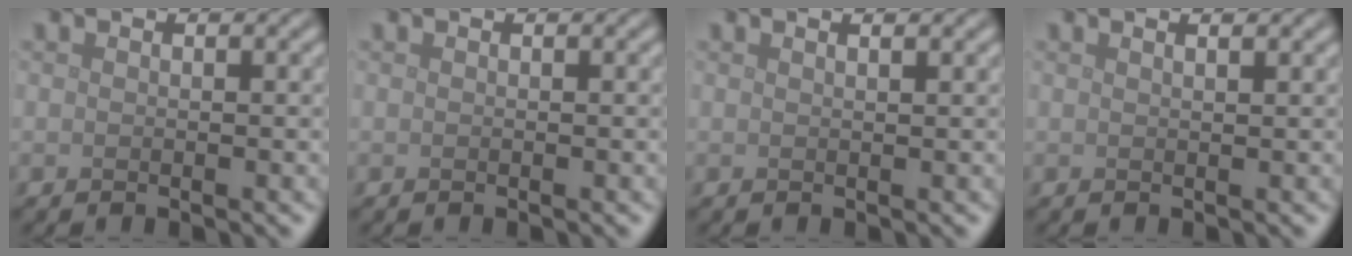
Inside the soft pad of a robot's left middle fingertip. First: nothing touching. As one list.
[{"total": 0.0}, {"total": 1.1, "force": [0.7, 0.4, 0.7], "torque": [-0.006, 0.001, 0.002]}, {"total": 1.4, "force": [0.9, 0.5, 0.9], "torque": [-0.006, 0.000, 0.001]}]